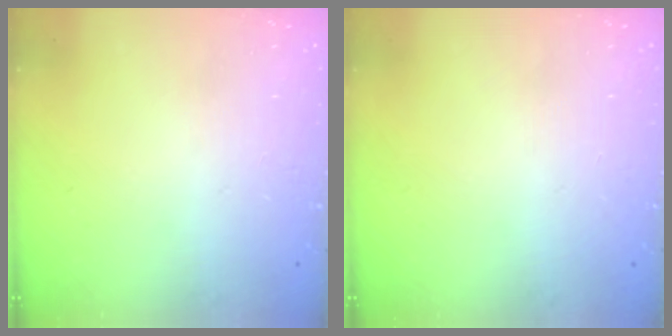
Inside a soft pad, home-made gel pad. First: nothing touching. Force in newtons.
{"total": 0.0}